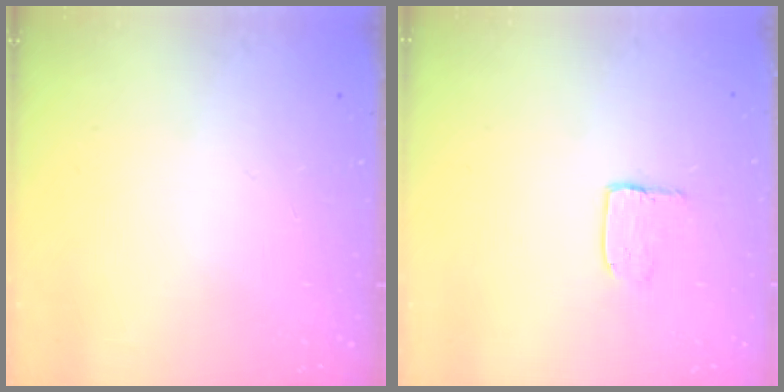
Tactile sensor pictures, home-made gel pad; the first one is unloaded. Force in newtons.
{"total": 3.9, "press": 3.9, "slide": 0.1}